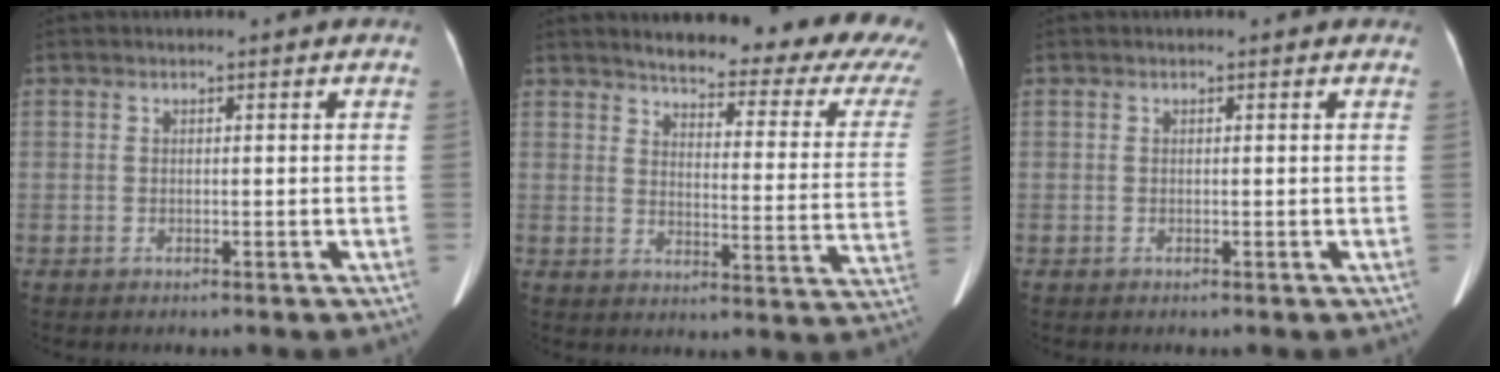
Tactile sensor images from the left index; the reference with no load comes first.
{"total": 21.8, "force": [19.0, 3.4, 10.1], "torque": [-0.117, -0.056, 0.210]}
{"total": 0.0}